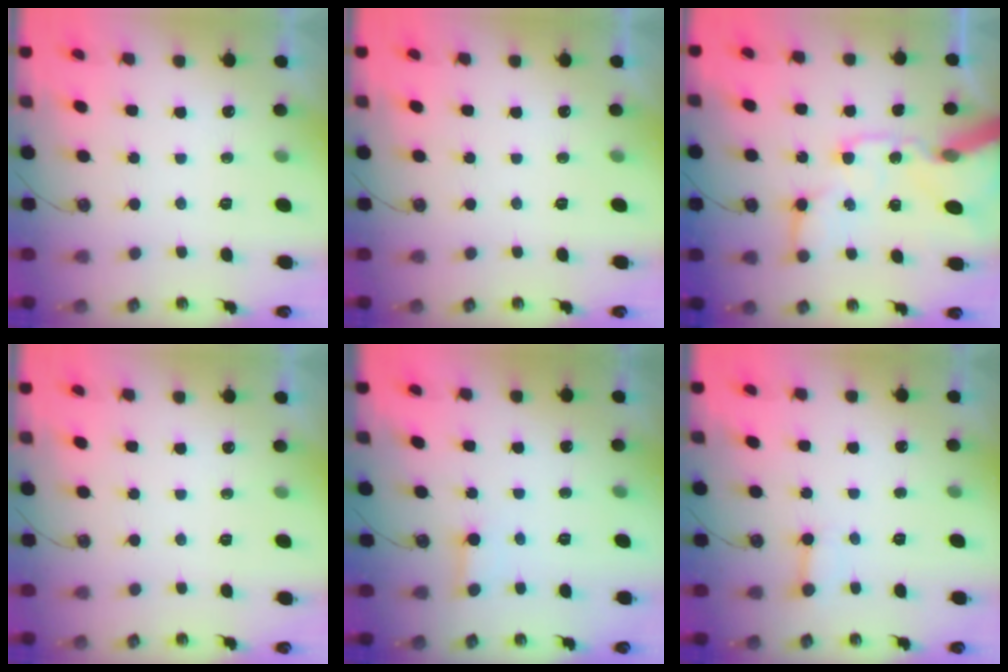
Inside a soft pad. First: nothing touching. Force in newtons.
{"total": 0.0}
{"total": 20.5, "press": 20.3, "slide": 3.2}
{"total": 0.0}
{"total": 2.1, "press": 2.1, "slide": 0.1}
{"total": 3.5, "press": 3.5, "slide": 0.1}